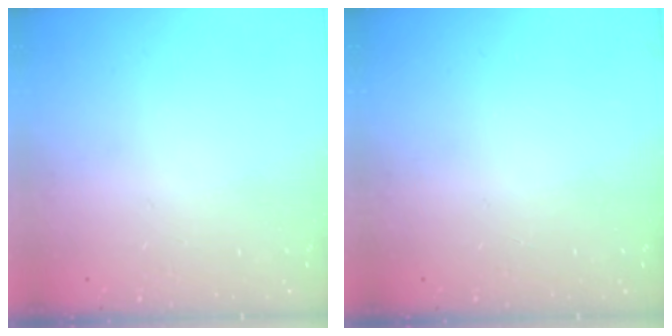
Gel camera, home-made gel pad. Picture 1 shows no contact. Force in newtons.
{"total": 0.0}